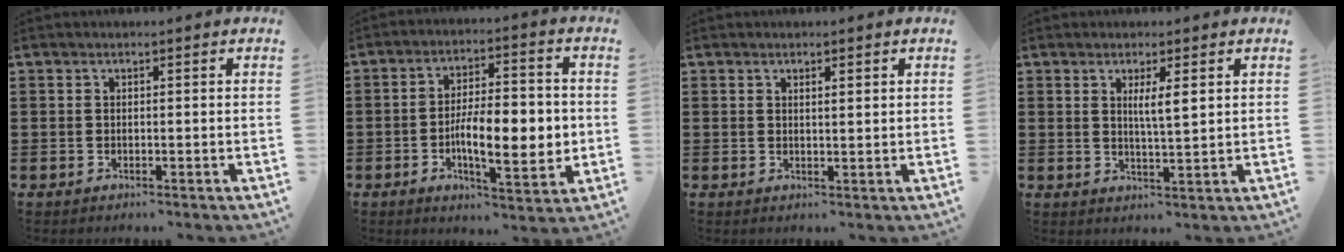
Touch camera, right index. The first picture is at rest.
{"total": 10.1, "force": [-1.6, 3.8, 9.2], "torque": [-0.148, 0.002, -0.029]}
{"total": 1.0, "force": [0.7, 0.2, 0.7], "torque": [-0.013, 0.001, 0.012]}
{"total": 3.3, "force": [1.1, 0.3, 3.0], "torque": [-0.062, 0.002, 0.016]}